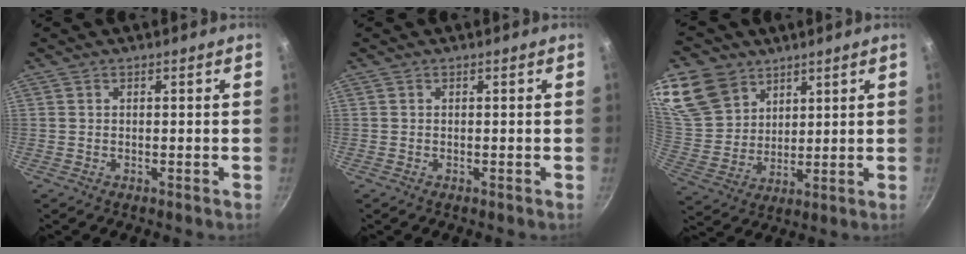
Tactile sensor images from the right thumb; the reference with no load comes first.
{"total": 0.0}
{"total": 16.3, "force": [9.7, 11.6, 6.2], "torque": [-0.117, -0.031, 0.196]}